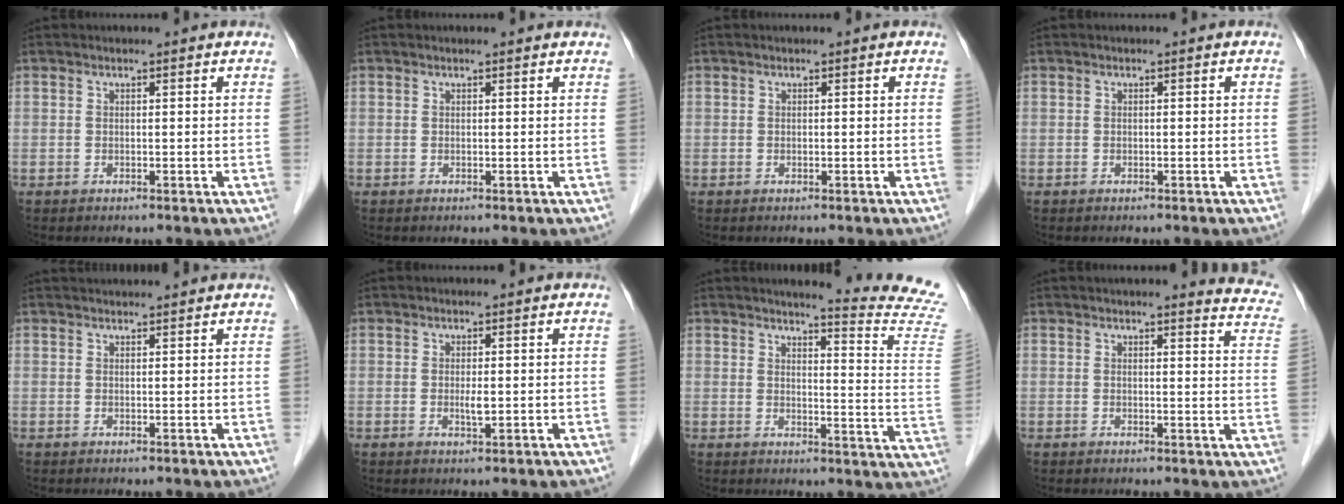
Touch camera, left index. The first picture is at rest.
{"total": 1.3, "force": [1.3, 0.2, 0.3], "torque": [-0.010, 0.007, 0.012]}
{"total": 0.0}
{"total": 0.0}
{"total": 4.0, "force": [4.0, -0.2, 0.8], "torque": [-0.006, 0.029, 0.054]}
{"total": 1.4, "force": [-0.1, 0.4, 1.4], "torque": [-0.026, -0.006, -0.001]}
{"total": 16.1, "force": [15.5, -1.6, 4.2], "torque": [-0.052, -0.141, 0.154]}
{"total": 9.8, "force": [9.3, 1.0, 3.0], "torque": [-0.010, -0.044, 0.071]}